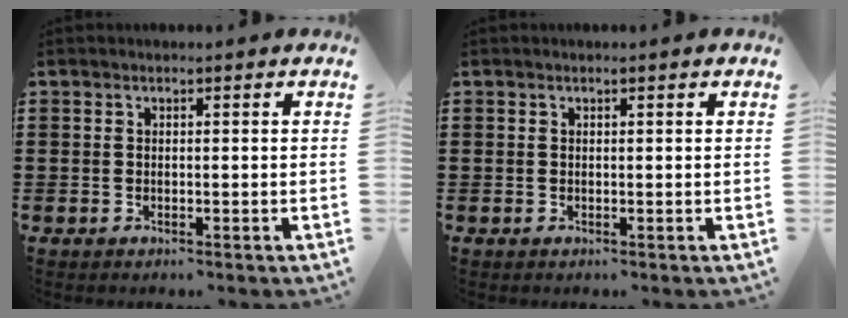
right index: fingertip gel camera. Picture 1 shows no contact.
{"total": 0.0}